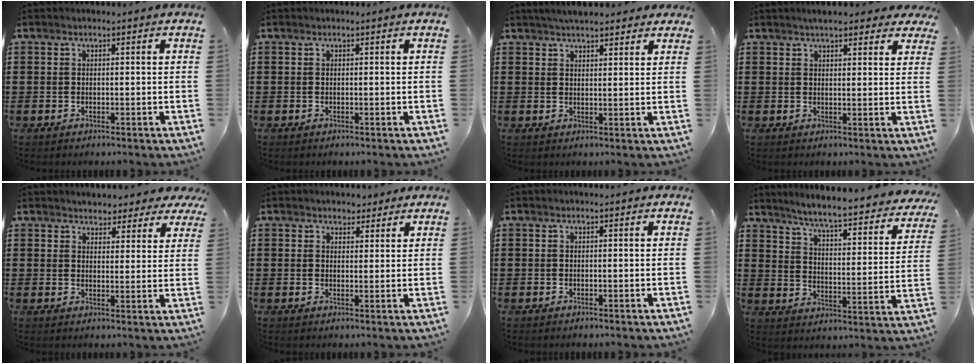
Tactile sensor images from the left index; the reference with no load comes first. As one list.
[{"total": 0.0}, {"total": 3.4, "force": [3.2, 0.7, 1.1], "torque": [-0.029, 0.000, 0.059]}, {"total": 3.4, "force": [3.0, 0.6, 1.5], "torque": [-0.029, -0.001, 0.052]}, {"total": 3.2, "force": [3.1, 0.9, 0.0], "torque": [-0.006, -0.011, 0.054]}, {"total": 2.3, "force": [2.0, 1.2, 0.1], "torque": [0.000, 0.004, 0.035]}, {"total": 0.0}, {"total": 5.4, "force": [4.8, -0.8, 2.4], "torque": [-0.059, -0.046, 0.069]}]